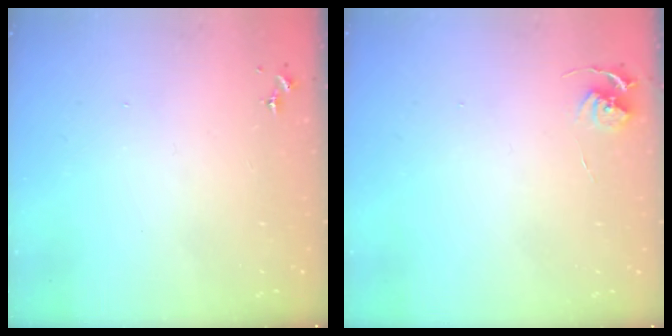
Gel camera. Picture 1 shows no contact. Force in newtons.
{"total": 5.3, "press": 5.2, "slide": 0.6}